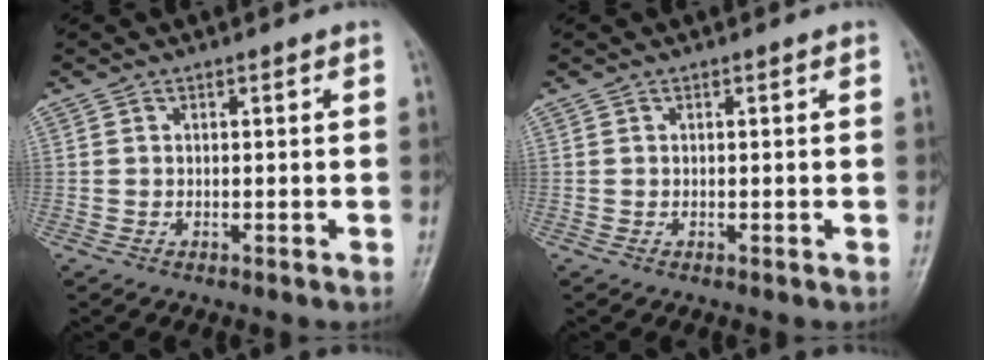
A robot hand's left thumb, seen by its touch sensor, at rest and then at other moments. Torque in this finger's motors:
{"motor_torque": [-0.01, 0.02, -0.08, -0.03, 0.00]}